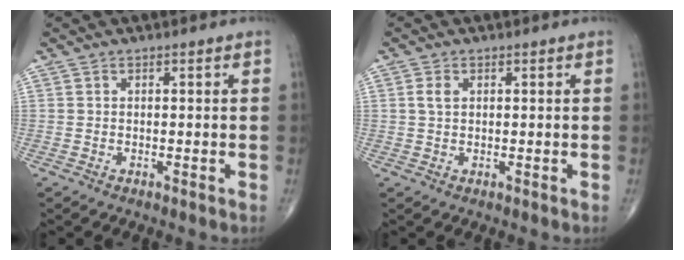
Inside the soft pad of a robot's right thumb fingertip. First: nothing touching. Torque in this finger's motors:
{"motor_torque": [-0.10, 0.01, 0.26, 0.09, 0.02]}